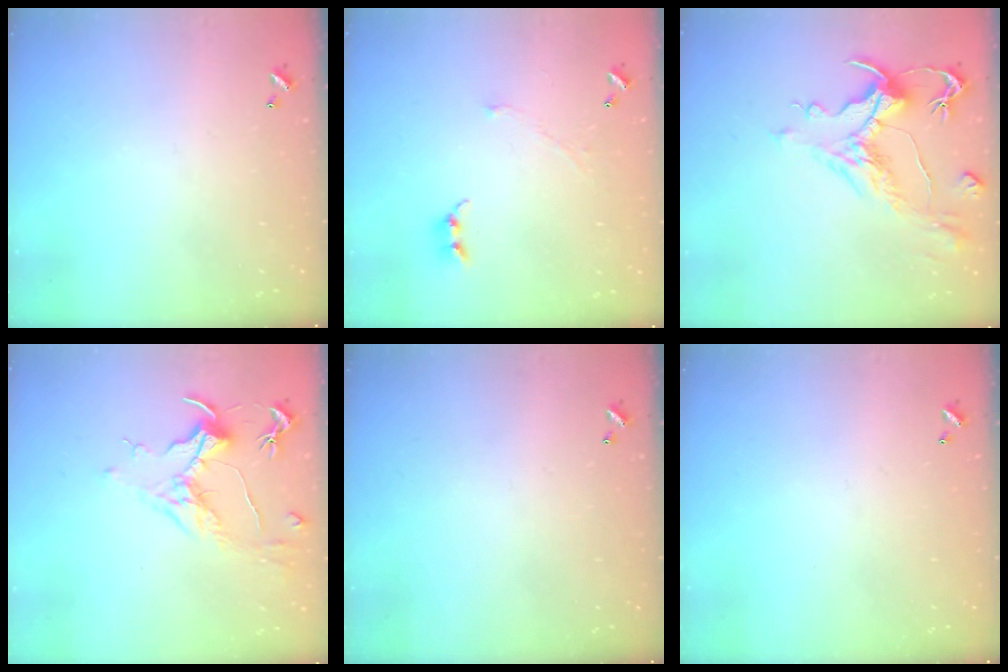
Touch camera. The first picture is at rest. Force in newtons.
{"total": 2.3, "press": 2.2, "slide": 0.3}
{"total": 2.0, "press": 1.2, "slide": 1.6}
{"total": 1.7, "press": 1.5, "slide": 0.7}
{"total": 0.0}
{"total": 0.0}